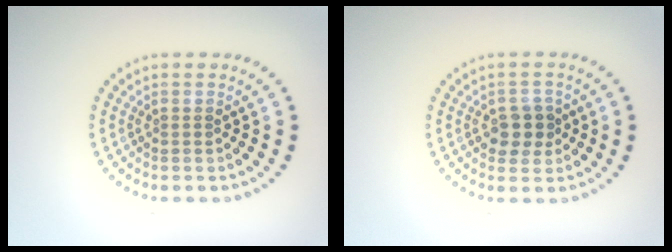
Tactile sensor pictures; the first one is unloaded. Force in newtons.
{"total": 2.5, "press": 2.4, "slide": 0.6}